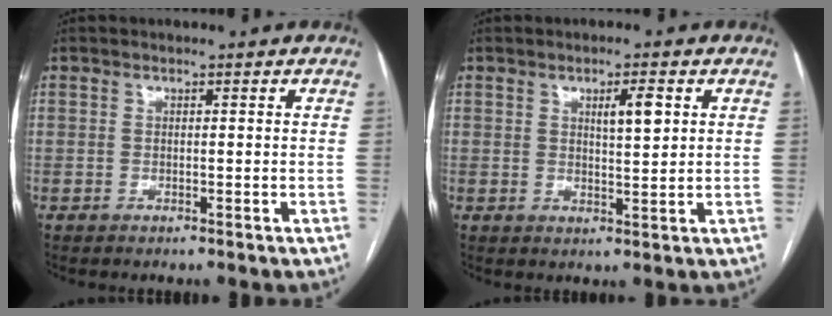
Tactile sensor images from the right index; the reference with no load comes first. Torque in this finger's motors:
{"motor_torque": [0.38, 0.10, 0.03, 0.06]}